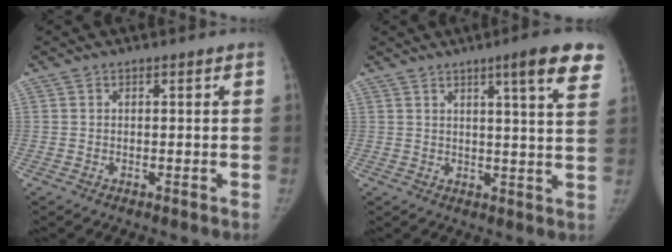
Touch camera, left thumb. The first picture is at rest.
{"total": 10.4, "force": [6.3, 1.0, 8.2], "torque": [-0.093, -0.030, 0.071]}